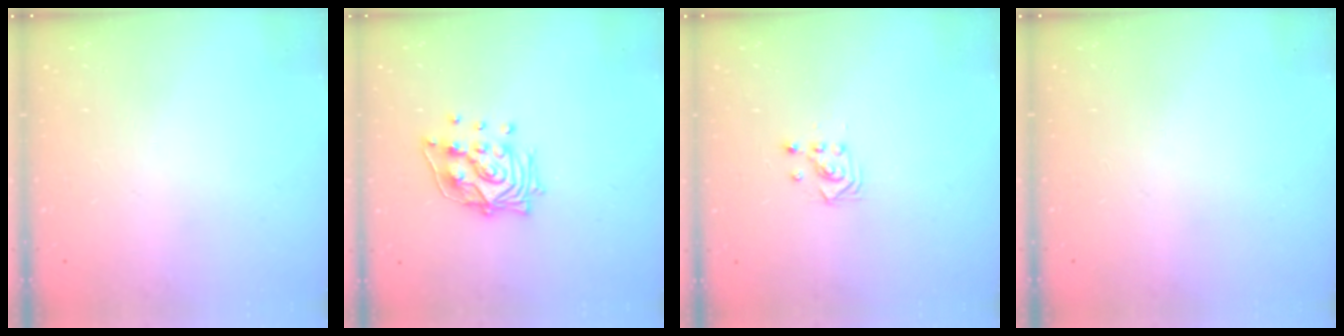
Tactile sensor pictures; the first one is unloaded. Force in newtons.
{"total": 14.1, "press": 14.0, "slide": 1.8}
{"total": 2.9, "press": 2.9, "slide": 0.3}
{"total": 0.0}